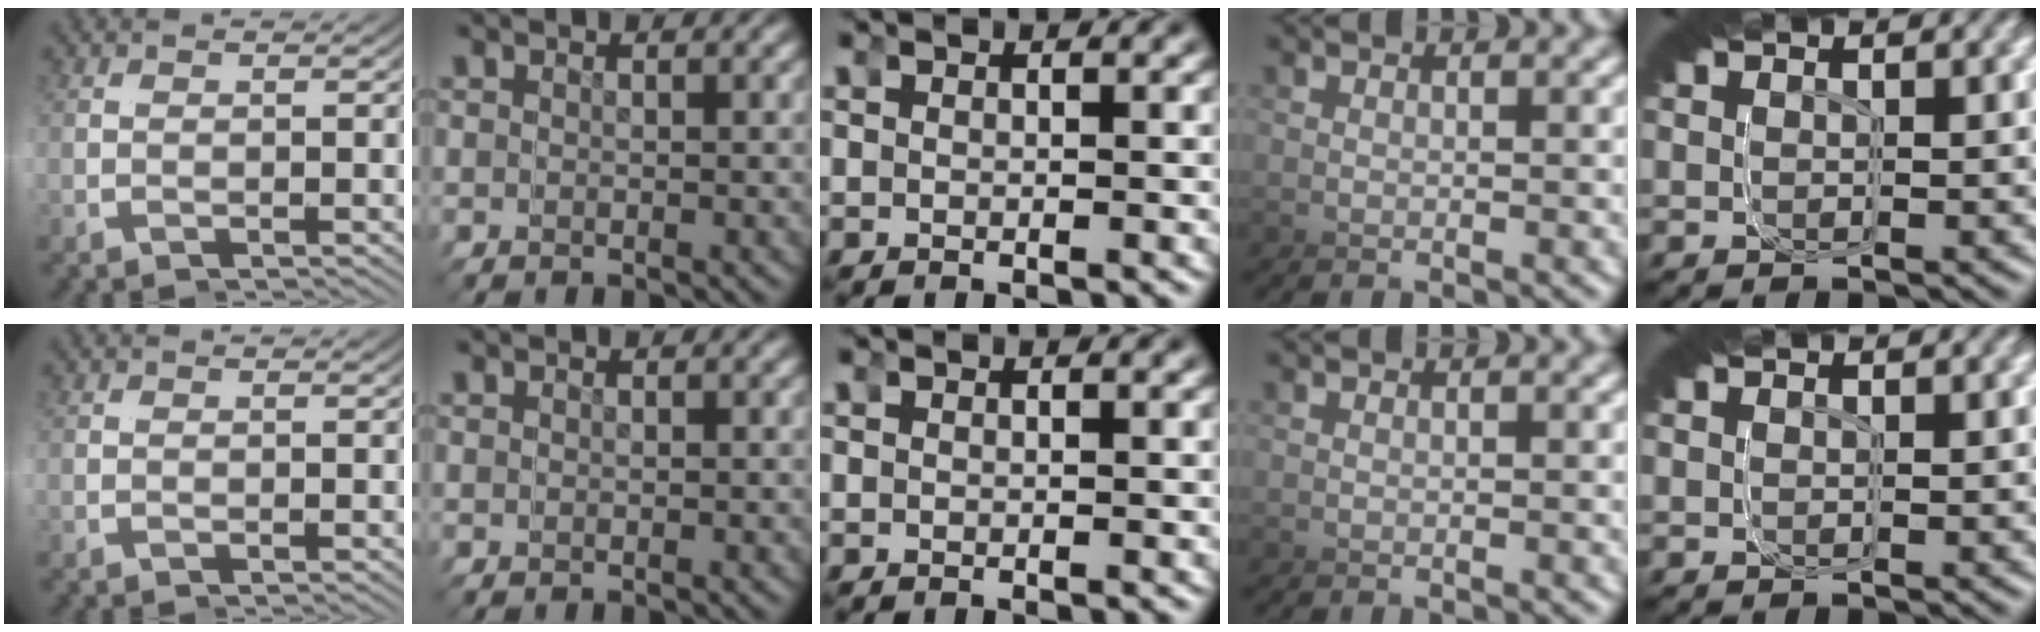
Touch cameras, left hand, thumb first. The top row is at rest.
{}